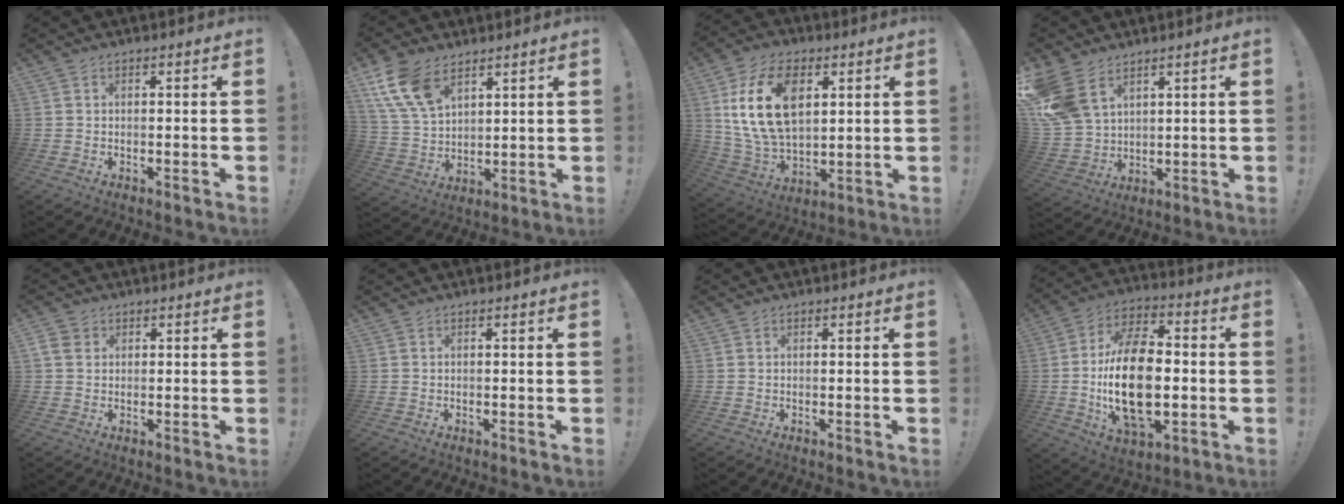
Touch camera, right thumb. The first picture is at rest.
{"total": 13.1, "force": [7.7, 7.8, 7.3], "torque": [-0.163, -0.028, 0.151]}
{"total": 19.9, "force": [6.1, 12.8, 14.0], "torque": [-0.279, -0.014, 0.106]}
{"total": 12.9, "force": [6.9, 8.5, 6.8], "torque": [-0.146, -0.033, 0.141]}
{"total": 4.0, "force": [1.2, 3.3, 2.1], "torque": [-0.037, 0.006, 0.026]}
{"total": 0.0}
{"total": 0.0}
{"total": 22.6, "force": [-2.5, 13.1, 18.3], "torque": [-0.349, 0.003, -0.041]}